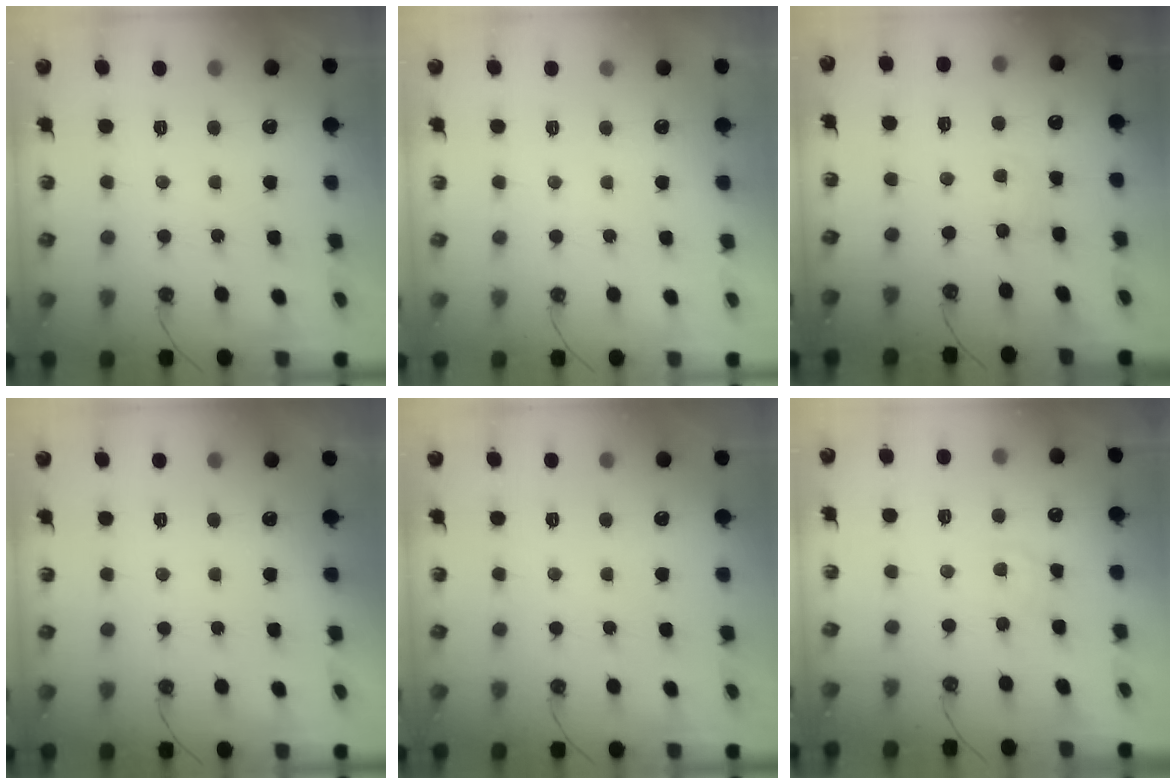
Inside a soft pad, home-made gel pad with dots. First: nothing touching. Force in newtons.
{"total": 0.0}
{"total": 2.2, "press": 2.2, "slide": 0.3}
{"total": 0.0}
{"total": 0.0}
{"total": 5.0, "press": 5.0, "slide": 0.7}